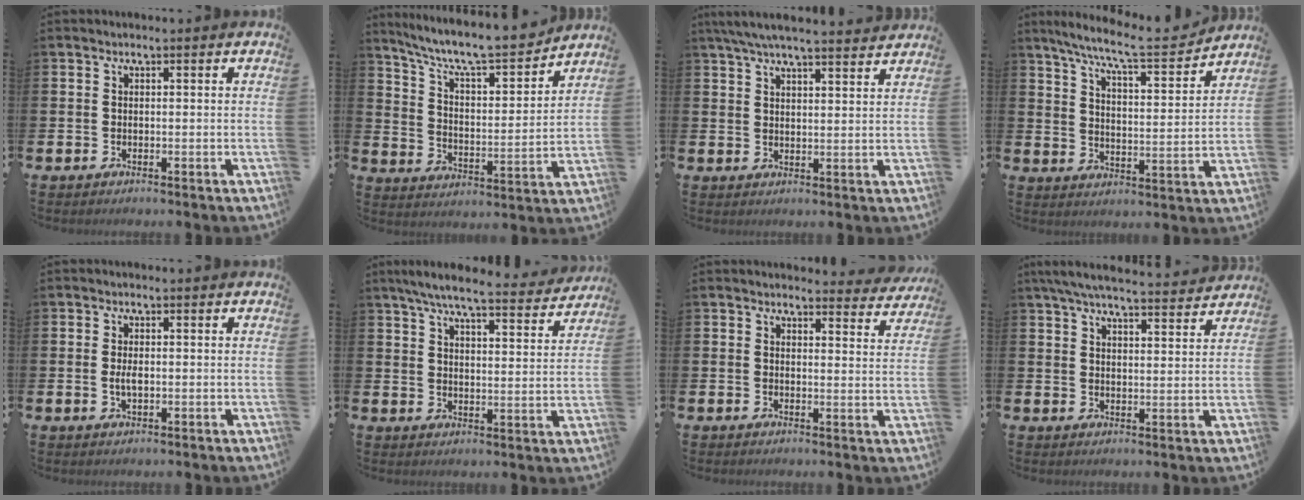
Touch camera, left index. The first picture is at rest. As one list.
[{"total": 9.1, "force": [8.4, 1.6, 3.1], "torque": [-0.090, -0.064, 0.140]}, {"total": 5.9, "force": [5.5, 0.4, 2.0], "torque": [-0.045, -0.021, 0.099]}, {"total": 8.4, "force": [7.6, 1.0, 3.6], "torque": [-0.088, -0.050, 0.127]}, {"total": 1.9, "force": [0.0, 0.9, 1.7], "torque": [-0.028, -0.001, -0.002]}, {"total": 6.9, "force": [6.3, 0.6, 2.8], "torque": [-0.059, -0.040, 0.104]}, {"total": 3.1, "force": [3.1, 0.6, 0.1], "torque": [0.012, -0.025, 0.050]}, {"total": 6.6, "force": [6.2, 0.8, 2.1], "torque": [-0.052, -0.034, 0.110]}]